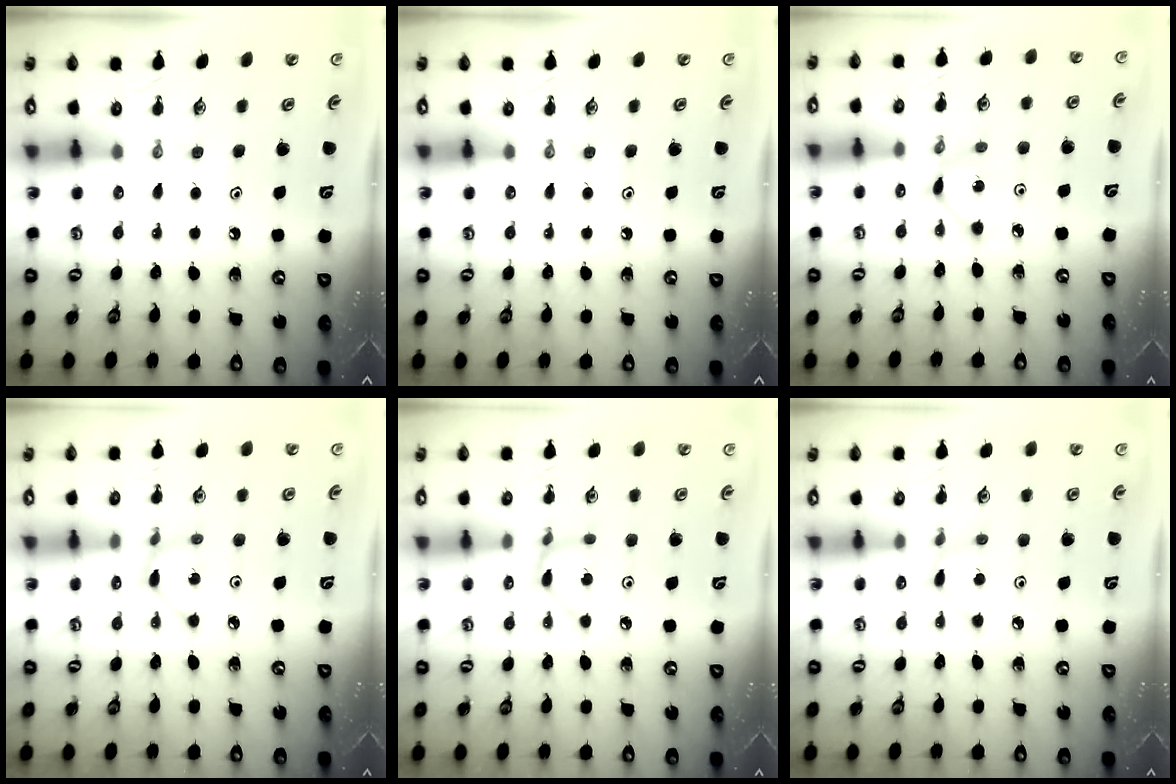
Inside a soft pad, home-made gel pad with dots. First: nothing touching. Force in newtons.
{"total": 0.0}
{"total": 3.5, "press": 3.5, "slide": 0.2}
{"total": 2.4, "press": 2.4, "slide": 0.2}
{"total": 3.8, "press": 3.8, "slide": 0.1}
{"total": 2.9, "press": 2.9, "slide": 0.4}